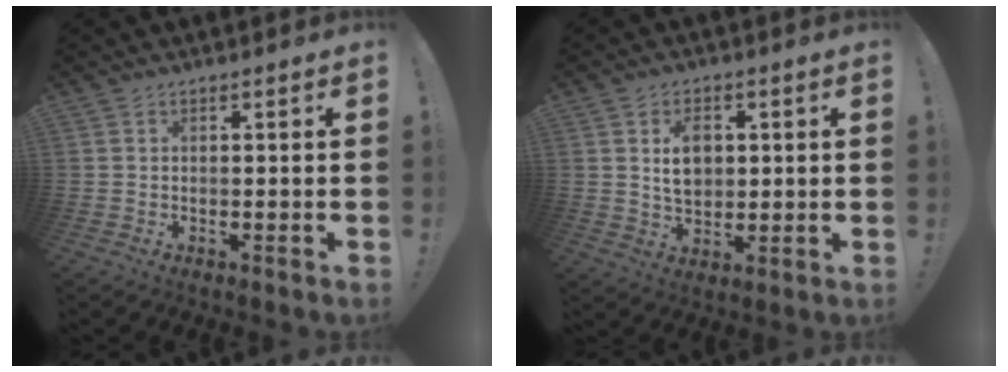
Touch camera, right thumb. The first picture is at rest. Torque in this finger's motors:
{"motor_torque": [-0.07, 0.20, 0.01, 0.04, 0.04]}